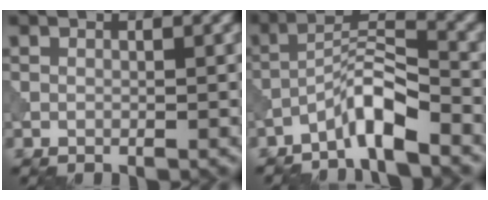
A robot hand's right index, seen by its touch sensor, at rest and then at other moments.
{"total": 4.7, "force": [-3.4, 0.8, 3.2], "torque": [-0.056, 0.016, -0.073]}